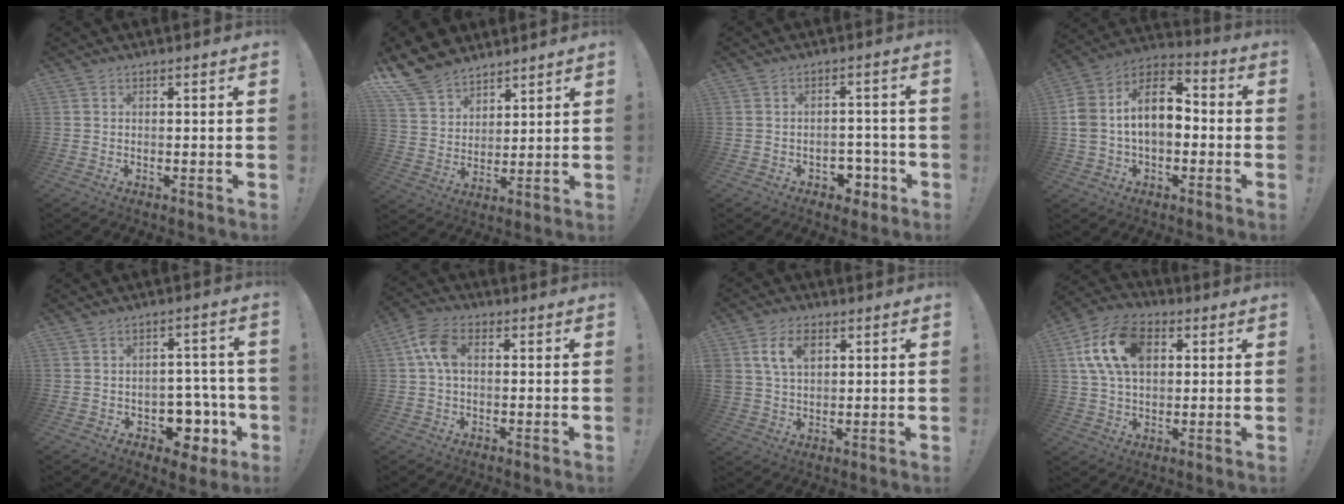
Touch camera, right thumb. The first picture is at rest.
{"total": 12.6, "force": [10.0, 6.8, 3.7], "torque": [-0.082, -0.066, 0.196]}
{"total": 6.2, "force": [-2.7, 4.7, 3.0], "torque": [-0.029, 0.023, -0.041]}
{"total": 14.8, "force": [1.4, 10.2, 10.6], "torque": [-0.182, 0.006, 0.026]}
{"total": 9.7, "force": [-3.8, 7.2, 5.2], "torque": [-0.037, 0.030, -0.053]}
{"total": 7.8, "force": [1.2, 4.8, 6.0], "torque": [-0.116, 0.011, 0.026]}
{"total": 8.8, "force": [3.3, 6.1, 5.5], "torque": [-0.104, 0.004, 0.063]}
{"total": 17.0, "force": [4.8, 11.4, 11.6], "torque": [-0.215, 0.004, 0.092]}